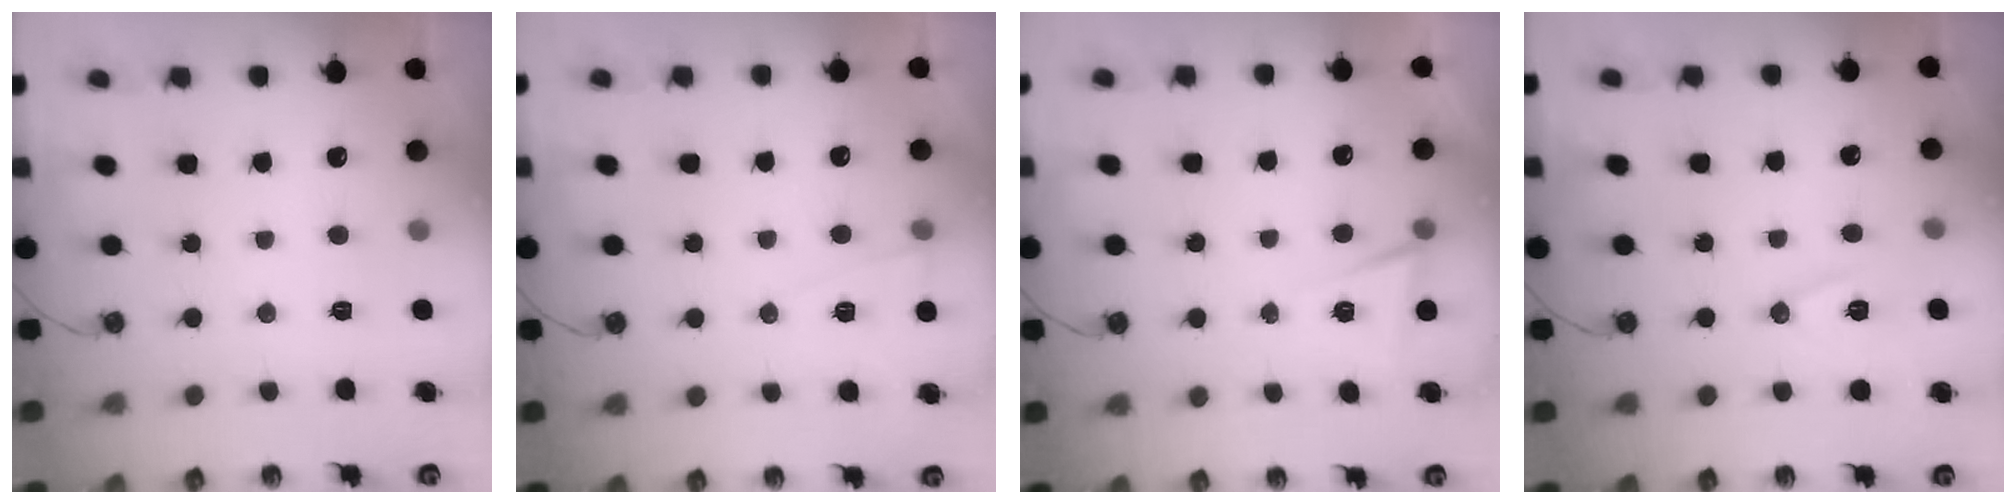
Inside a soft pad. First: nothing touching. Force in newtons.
{"total": 6.7, "press": 5.1, "slide": 4.3}
{"total": 4.7, "press": 2.6, "slide": 3.9}
{"total": 9.3, "press": 8.6, "slide": 3.6}